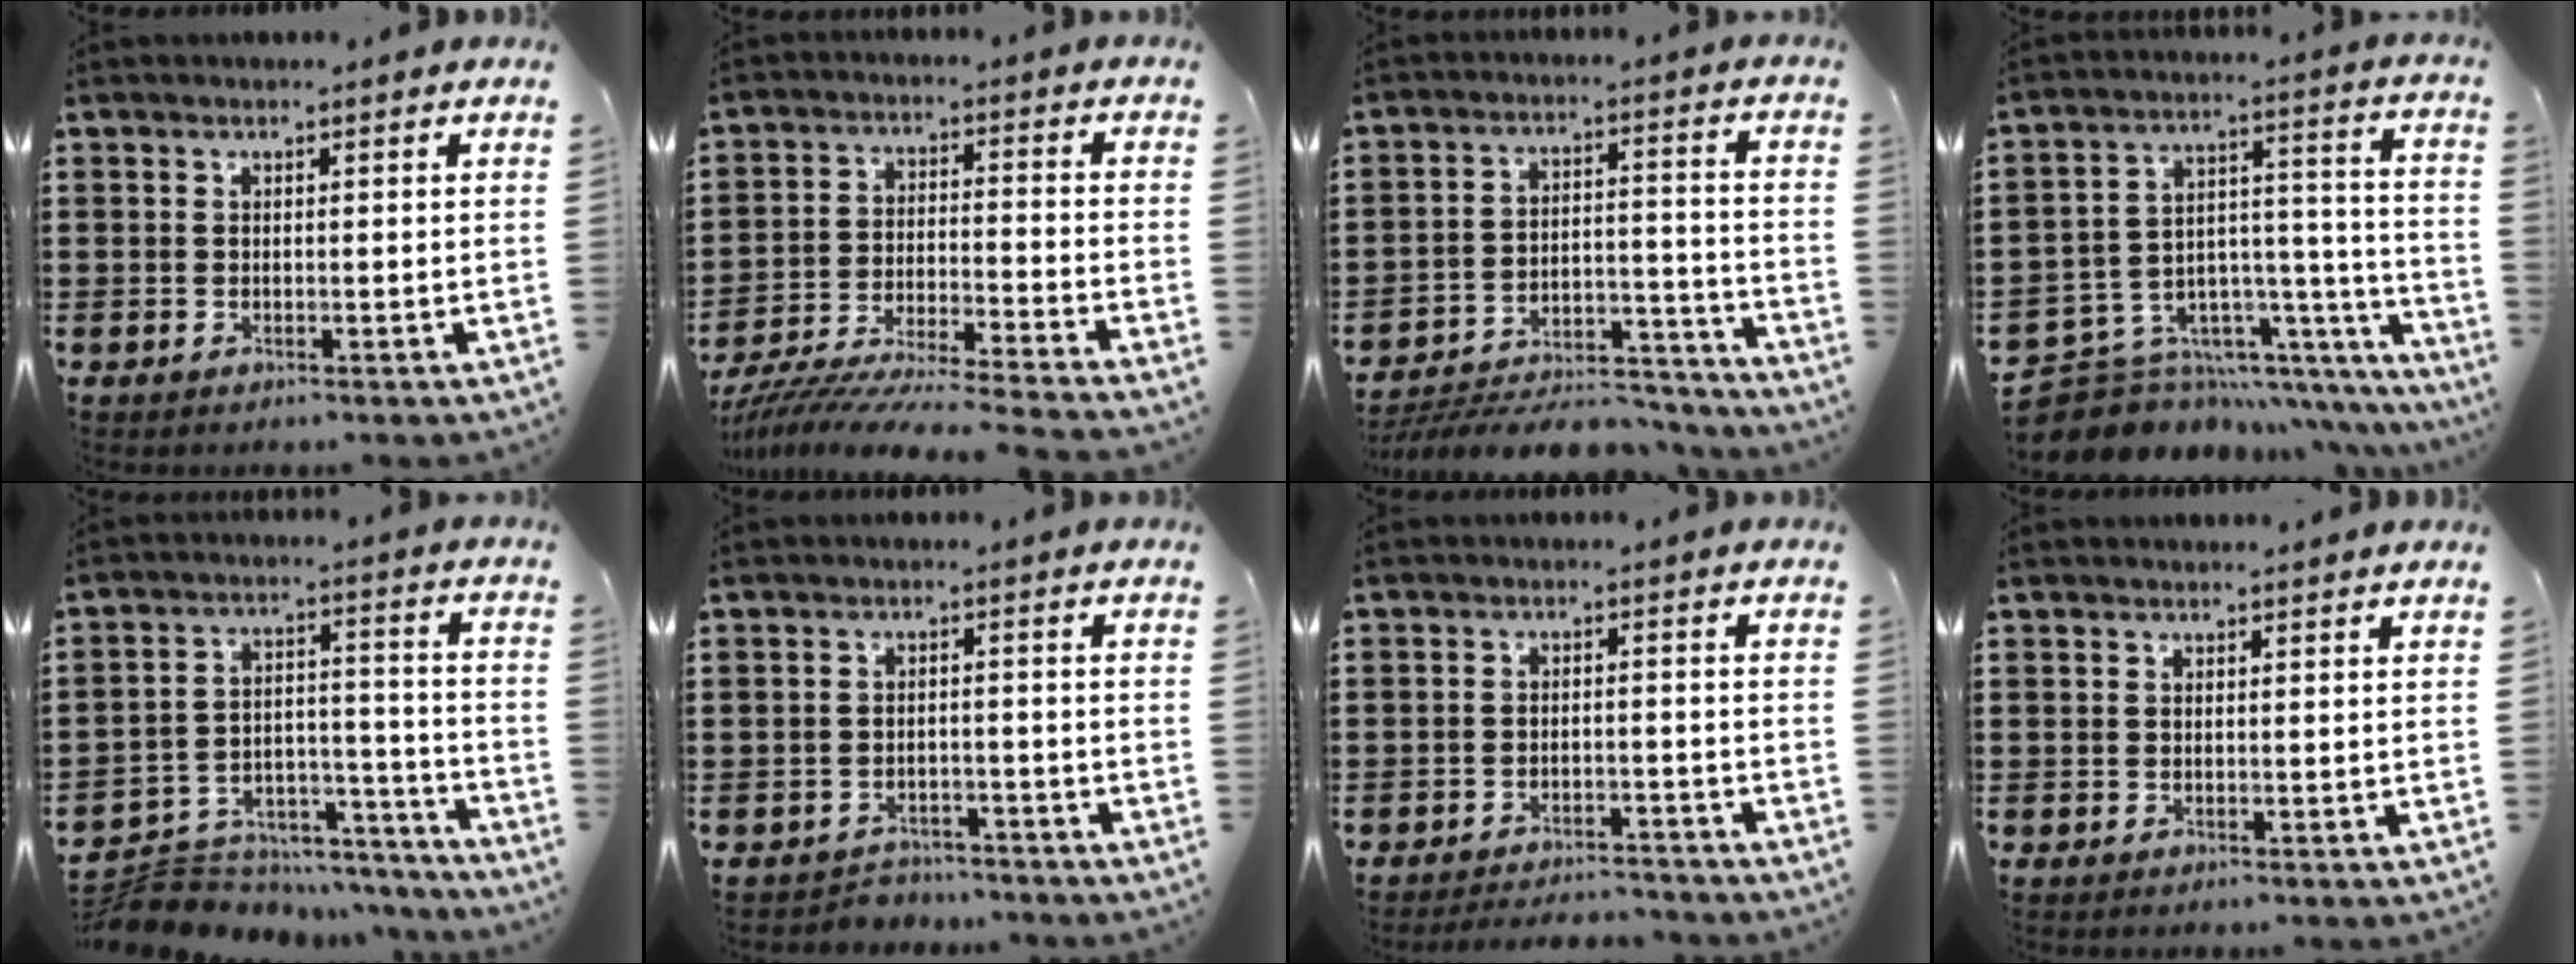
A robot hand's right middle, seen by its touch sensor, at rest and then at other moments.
{"total": 7.5, "force": [-7.3, -0.6, 1.7], "torque": [-0.037, -0.009, -0.148]}
{"total": 6.7, "force": [-6.2, 1.3, 2.0], "torque": [-0.033, 0.014, -0.120]}
{"total": 7.0, "force": [-5.8, 3.9, 1.1], "torque": [-0.029, -0.011, -0.101]}
{"total": 6.7, "force": [-6.1, 2.4, 1.0], "torque": [-0.019, 0.019, -0.119]}
{"total": 2.7, "force": [-2.7, 0.5, -0.3], "torque": [-0.005, -0.001, -0.059]}
{"total": 3.4, "force": [-3.3, 0.3, -0.1], "torque": [-0.006, -0.001, -0.071]}
{"total": 0.0}